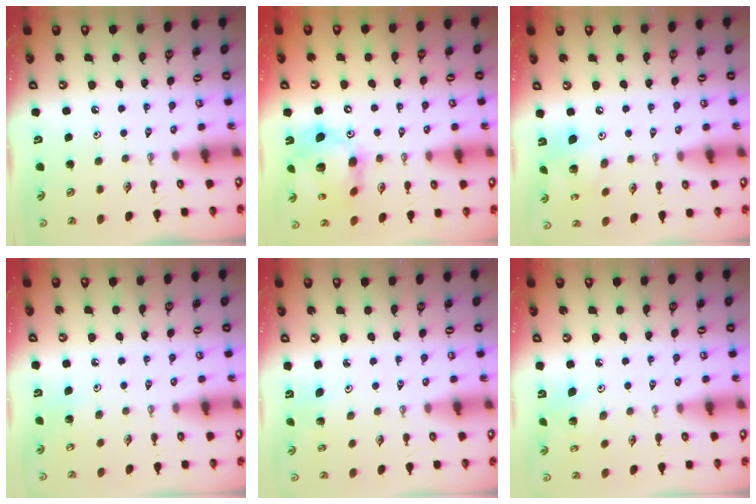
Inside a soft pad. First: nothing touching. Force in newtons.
{"total": 15.5, "press": 15.5, "slide": 1.6}
{"total": 10.0, "press": 10.0, "slide": 0.7}
{"total": 5.2, "press": 5.2, "slide": 0.3}
{"total": 1.9, "press": 1.9, "slide": 0.1}
{"total": 2.9, "press": 2.9, "slide": 0.2}